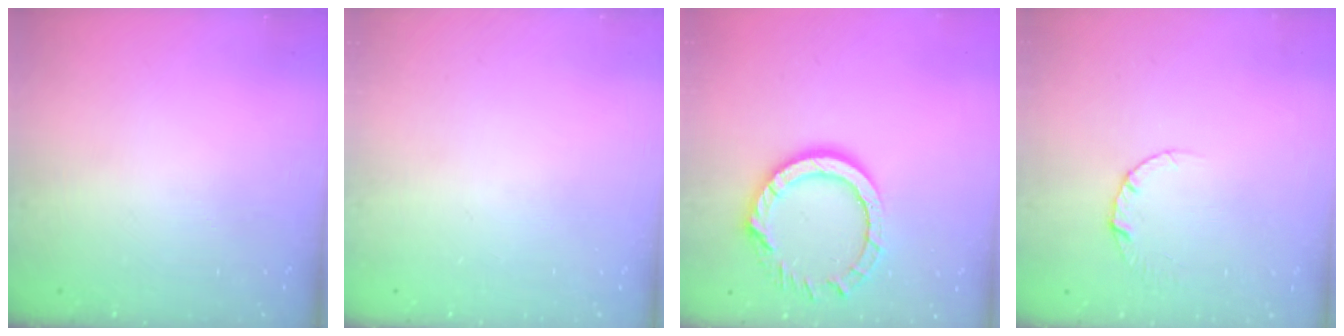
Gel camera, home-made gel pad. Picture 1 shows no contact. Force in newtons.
{"total": 0.0}
{"total": 12.6, "press": 12.6, "slide": 1.2}
{"total": 3.4, "press": 3.4, "slide": 0.4}